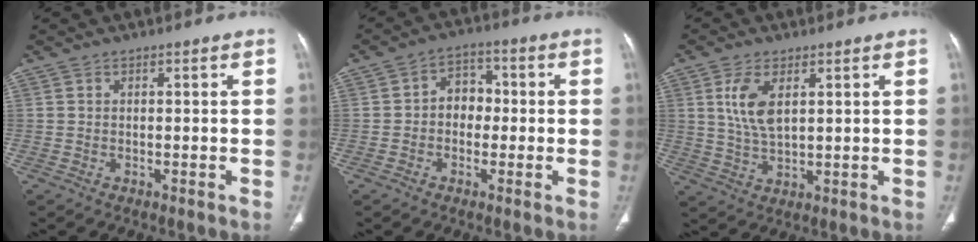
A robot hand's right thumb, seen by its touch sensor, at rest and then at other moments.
{"total": 5.9, "force": [-0.5, 4.7, 3.5], "torque": [-0.021, 0.024, -0.021]}
{"total": 7.0, "force": [2.4, 3.3, 5.7], "torque": [-0.116, -0.012, 0.053]}